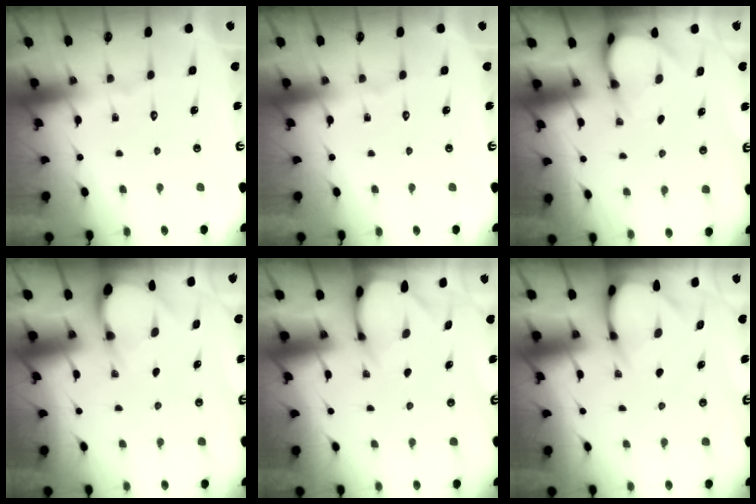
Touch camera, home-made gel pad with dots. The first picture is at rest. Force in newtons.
{"total": 0.0}
{"total": 3.9, "press": 3.9, "slide": 0.3}
{"total": 3.0, "press": 3.0, "slide": 0.4}
{"total": 2.4, "press": 2.4, "slide": 0.3}
{"total": 3.7, "press": 3.7, "slide": 0.3}